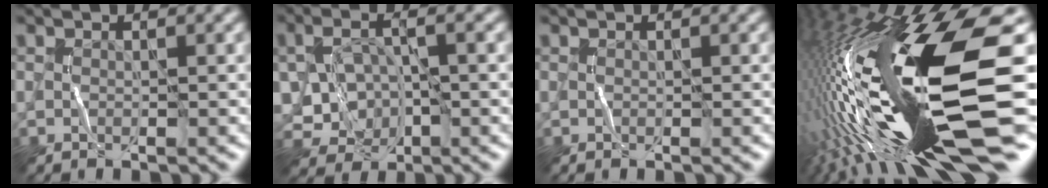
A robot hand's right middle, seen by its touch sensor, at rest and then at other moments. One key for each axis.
{"total": 3.8, "fx": -0.1, "fy": 2.9, "fz": 2.4, "tx": -0.046, "ty": -0.001, "tz": 0.001}
{"total": 0.0}
{"total": 20.3, "fx": -1.9, "fy": 5.0, "fz": 19.6, "tx": -0.369, "ty": -0.014, "tz": -0.034}